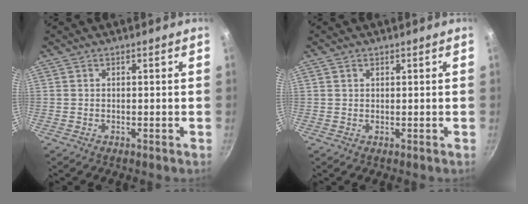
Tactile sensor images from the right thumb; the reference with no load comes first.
{"total": 0.9, "force": [0.5, 0.7, 0.4], "torque": [-0.004, 0.000, 0.008]}